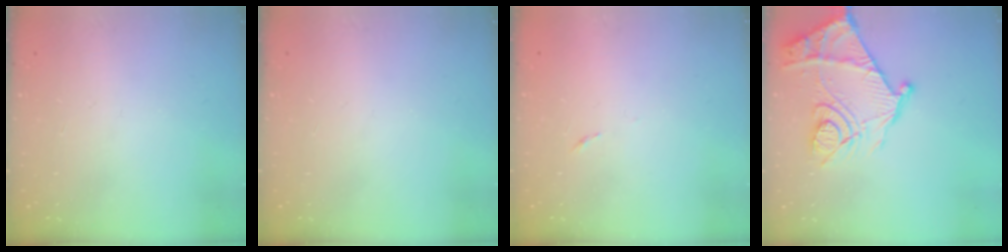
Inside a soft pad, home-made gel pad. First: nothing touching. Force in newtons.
{"total": 0.0}
{"total": 2.6, "press": 2.6, "slide": 0.4}
{"total": 17.3, "press": 17.2, "slide": 1.7}